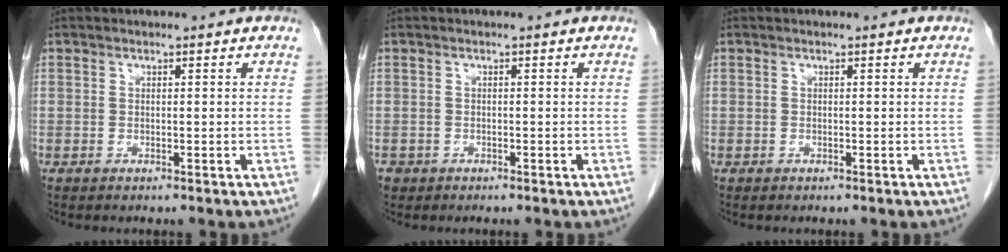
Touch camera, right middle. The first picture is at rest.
{"total": 1.1, "force": [-0.6, 0.9, 0.1], "torque": [-0.007, 0.004, -0.007]}
{"total": 0.0}